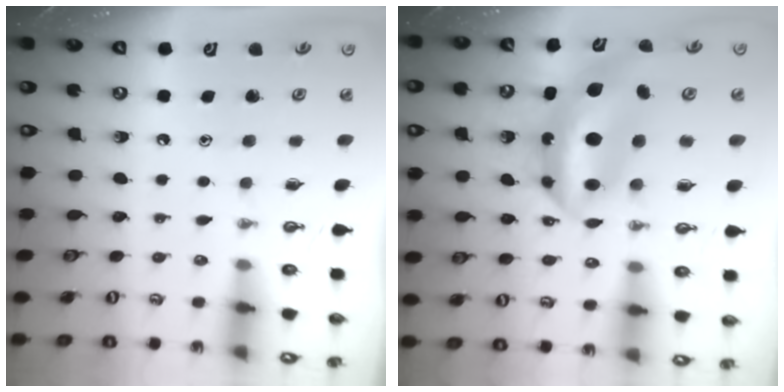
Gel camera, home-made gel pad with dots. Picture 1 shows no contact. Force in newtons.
{"total": 9.1, "press": 9.0, "slide": 1.0}